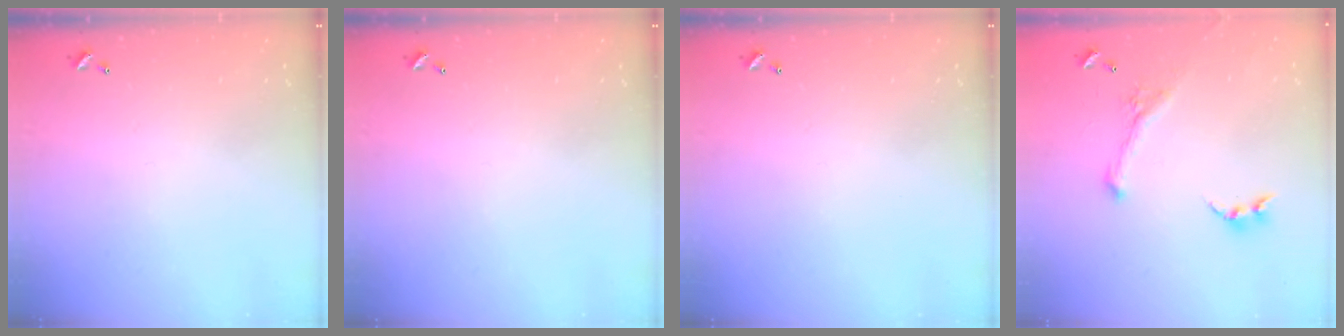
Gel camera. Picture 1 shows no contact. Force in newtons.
{"total": 0.0}
{"total": 0.0}
{"total": 1.3, "press": 0.5, "slide": 1.2}